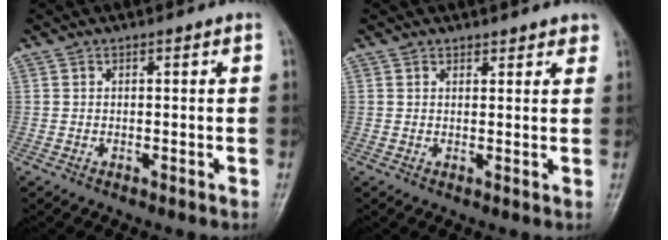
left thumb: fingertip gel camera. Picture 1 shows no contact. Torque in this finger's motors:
{"motor_torque": [-0.26, -0.13, -0.29, -0.12, 0.07]}